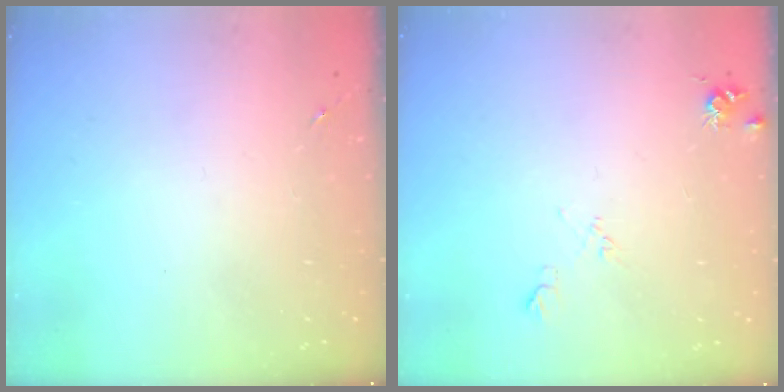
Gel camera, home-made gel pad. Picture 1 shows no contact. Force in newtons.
{"total": 8.2, "press": 8.2, "slide": 0.8}